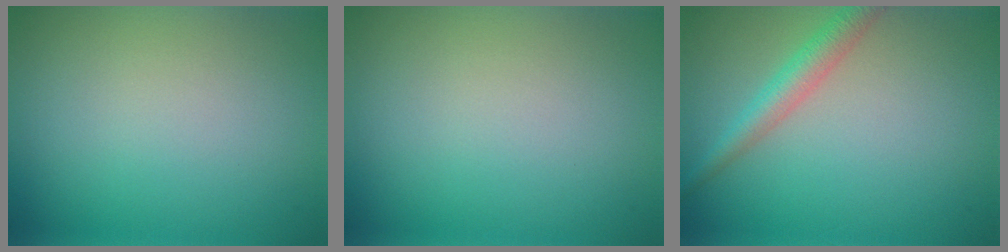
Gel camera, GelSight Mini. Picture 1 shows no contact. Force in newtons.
{"total": 0.0}
{"total": 2.8, "press": 2.8, "slide": 0.1}